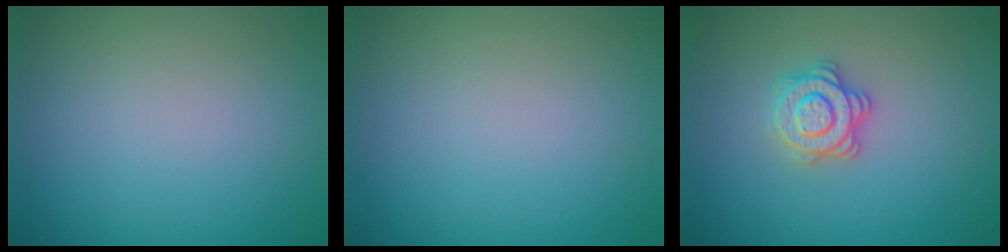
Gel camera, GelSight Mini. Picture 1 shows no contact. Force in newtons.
{"total": 0.0}
{"total": 2.9, "press": 2.7, "slide": 1.1}